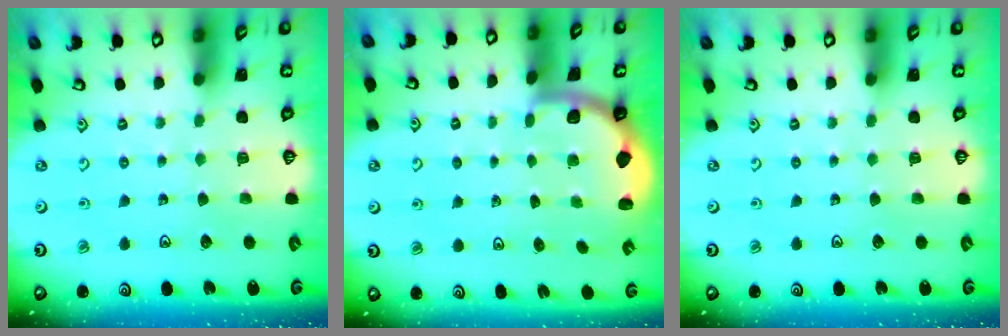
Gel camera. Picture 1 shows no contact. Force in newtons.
{"total": 1.7, "press": 1.7, "slide": 0.3}
{"total": 0.0}